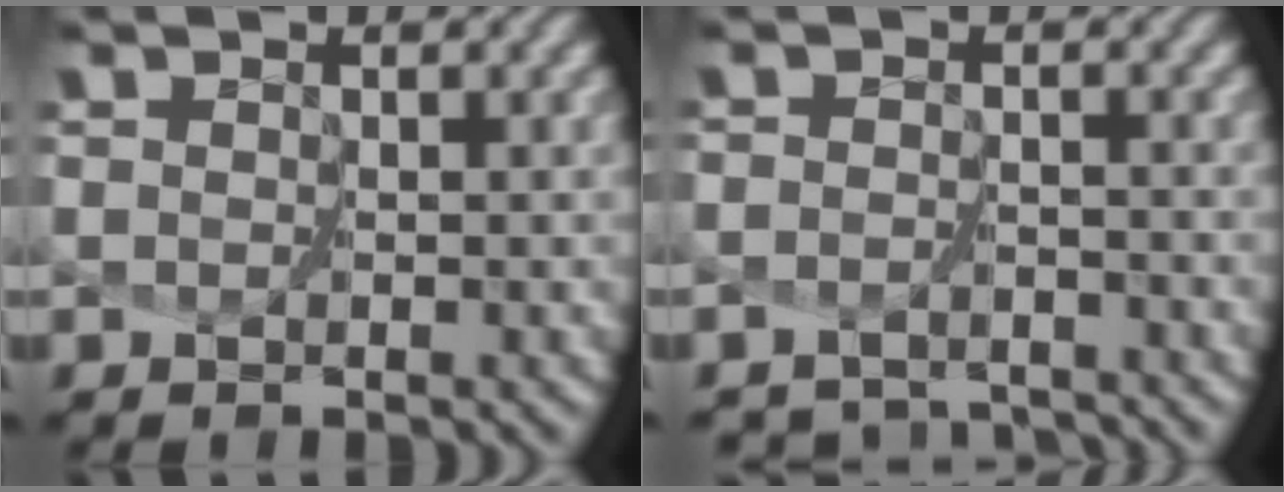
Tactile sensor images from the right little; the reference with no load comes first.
{"total": 3.6, "force": [-3.5, 0.2, -0.7], "torque": [0.016, -0.012, -0.054]}